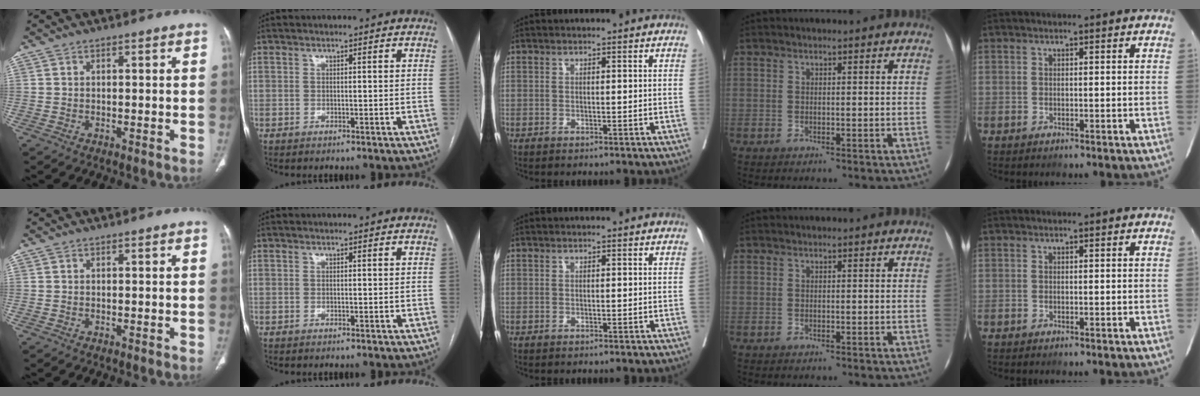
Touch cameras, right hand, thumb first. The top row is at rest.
{}